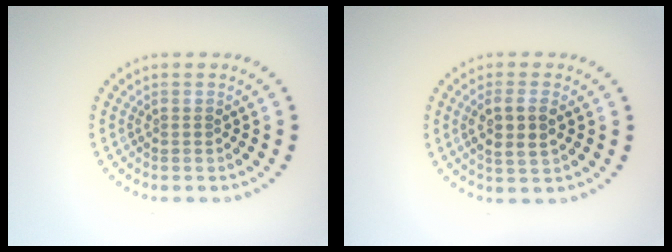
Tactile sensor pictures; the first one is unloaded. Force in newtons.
{"total": 3.0, "press": 2.9, "slide": 0.8}